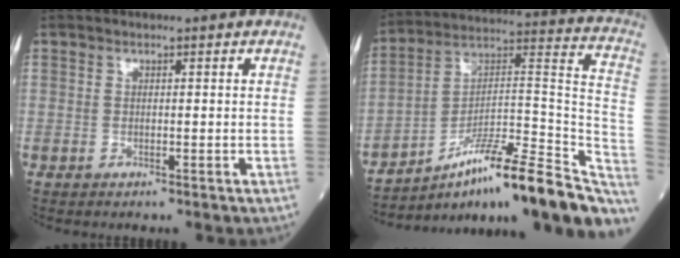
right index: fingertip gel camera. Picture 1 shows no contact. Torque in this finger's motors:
{"motor_torque": [-0.54, -0.88, 0.12, 0.03]}